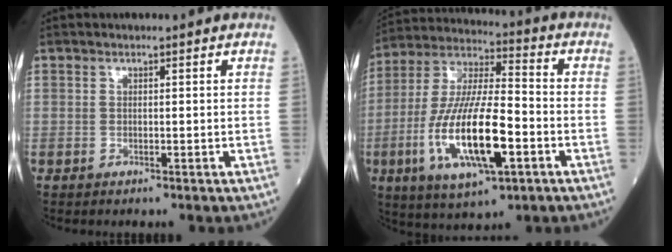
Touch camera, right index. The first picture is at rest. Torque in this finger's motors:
{"motor_torque": [2.14, 0.00, 1.05, 0.21]}